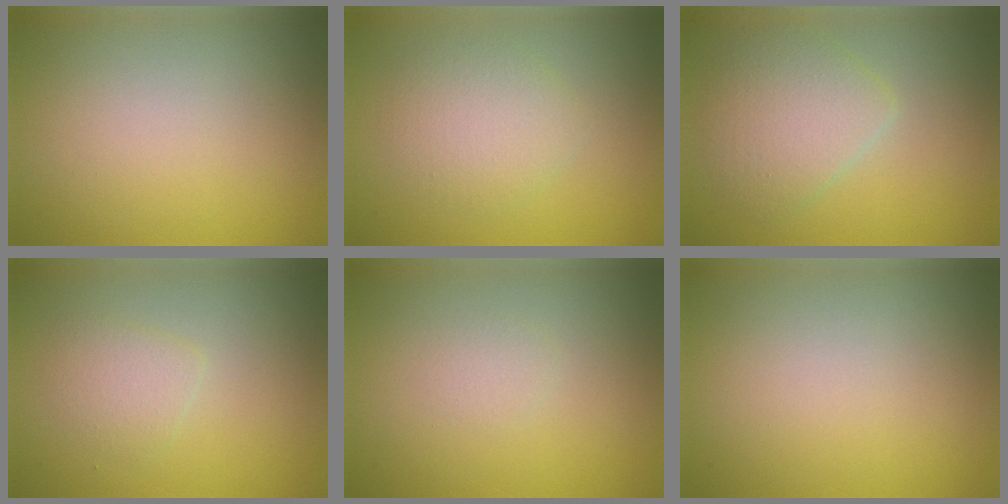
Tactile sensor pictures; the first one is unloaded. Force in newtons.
{"total": 3.0, "press": 3.0, "slide": 0.1}
{"total": 4.0, "press": 3.9, "slide": 0.3}
{"total": 1.8, "press": 1.8, "slide": 0.0}
{"total": 0.7, "press": 0.7, "slide": 0.0}
{"total": 0.0}